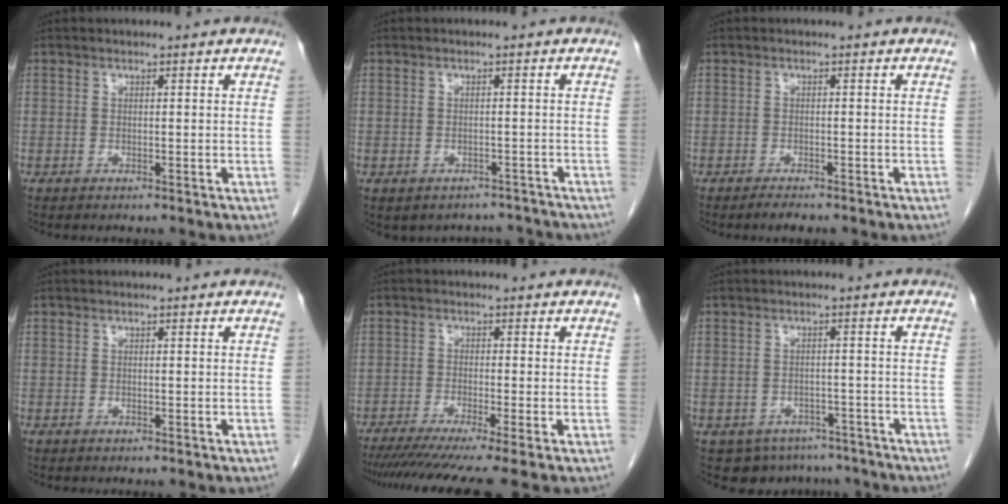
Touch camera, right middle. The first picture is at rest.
{"total": 5.6, "force": [-4.8, 2.9, 0.3], "torque": [0.005, 0.019, -0.052]}
{"total": 1.8, "force": [-1.5, 0.4, 0.9], "torque": [-0.022, -0.005, -0.021]}
{"total": 0.0}
{"total": 10.4, "force": [-8.3, -0.9, 6.3], "torque": [-0.084, -0.028, -0.128]}
{"total": 7.3, "force": [-5.6, 4.6, 1.0], "torque": [-0.004, 0.009, -0.066]}